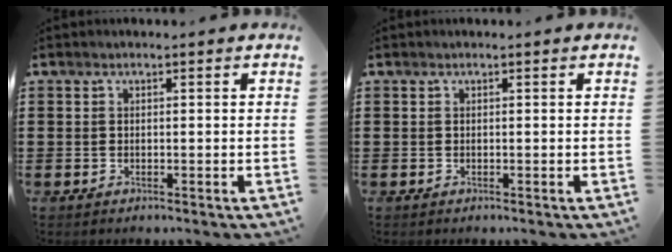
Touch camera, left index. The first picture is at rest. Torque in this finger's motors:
{"motor_torque": [0.00, 0.00, 0.00, 0.00]}